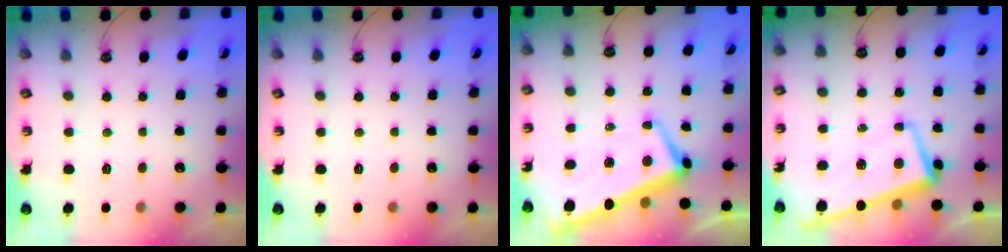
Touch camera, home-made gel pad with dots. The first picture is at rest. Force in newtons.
{"total": 0.0}
{"total": 1.8, "press": 1.2, "slide": 1.3}
{"total": 1.2, "press": 0.0, "slide": 1.2}